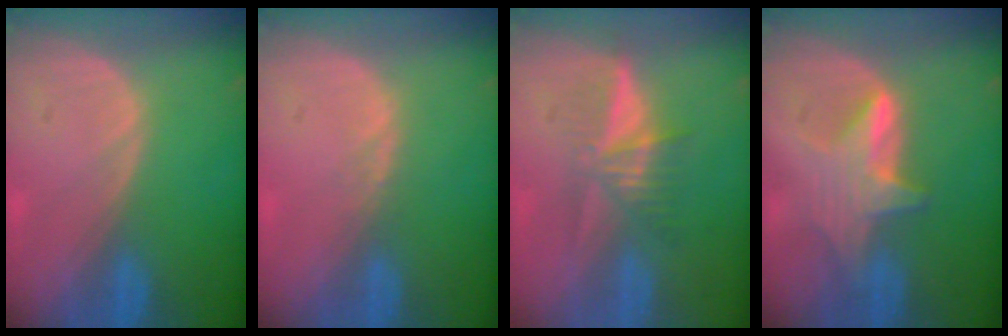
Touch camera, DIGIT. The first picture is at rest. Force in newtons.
{"total": 0.8, "press": 0.8, "slide": 0.3}
{"total": 5.2, "press": 5.1, "slide": 1.2}
{"total": 5.8, "press": 5.8, "slide": 0.9}